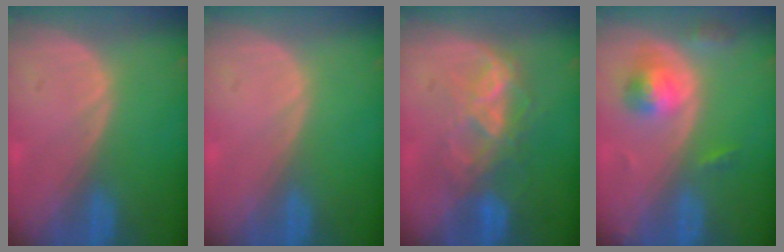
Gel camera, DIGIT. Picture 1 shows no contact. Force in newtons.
{"total": 0.0}
{"total": 6.8, "press": 6.6, "slide": 1.5}
{"total": 5.3, "press": 4.9, "slide": 2.2}